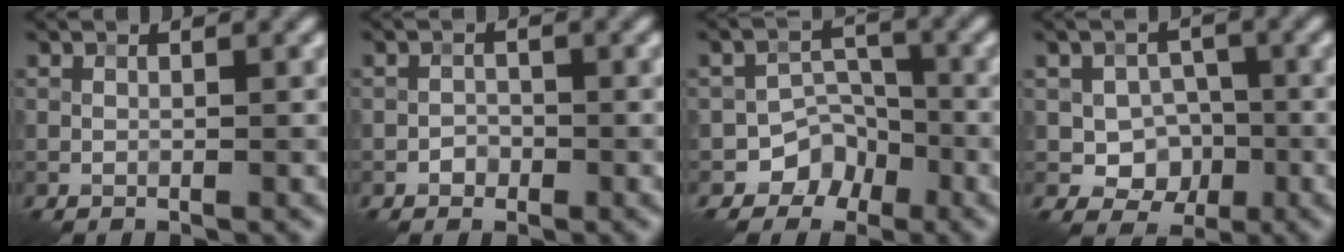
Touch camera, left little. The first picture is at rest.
{"total": 1.1, "force": [-0.6, 0.9, 0.2], "torque": [0.003, 0.001, -0.011]}
{"total": 4.4, "force": [-2.7, 3.4, 1.0], "torque": [0.004, 0.012, -0.043]}
{"total": 4.6, "force": [-0.9, 3.9, 2.4], "torque": [-0.017, -0.002, -0.025]}